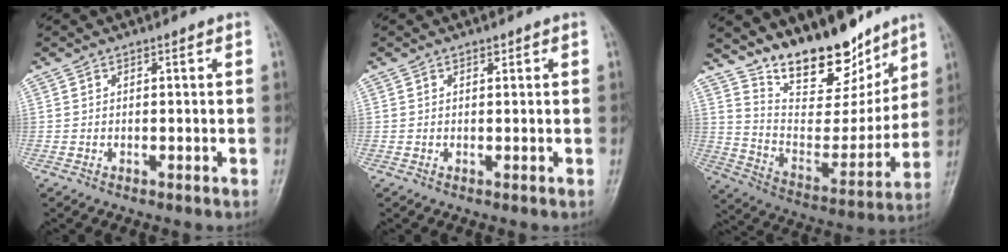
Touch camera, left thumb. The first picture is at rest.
{"total": 0.6, "force": [0.4, 0.3, 0.3], "torque": [-0.004, -0.003, 0.006]}
{"total": 18.8, "force": [14.6, 7.5, 9.1], "torque": [-0.090, -0.093, 0.251]}